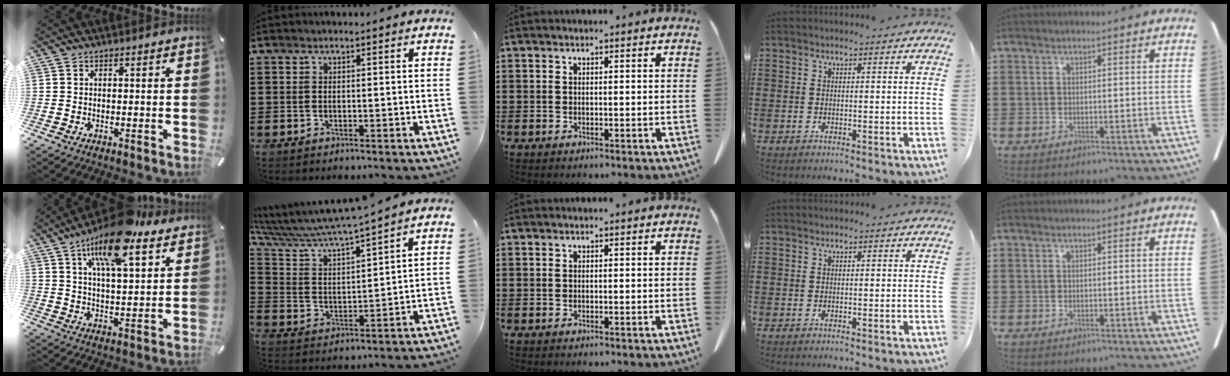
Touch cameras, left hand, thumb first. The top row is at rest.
{"thumb": {"total": 16.9, "force": [11.2, 6.0, 11.2], "torque": [-0.193, -0.043, 0.188]}, "index": {"total": 6.7, "force": [6.5, -0.2, 1.7], "torque": [-0.065, -0.048, 0.107]}}